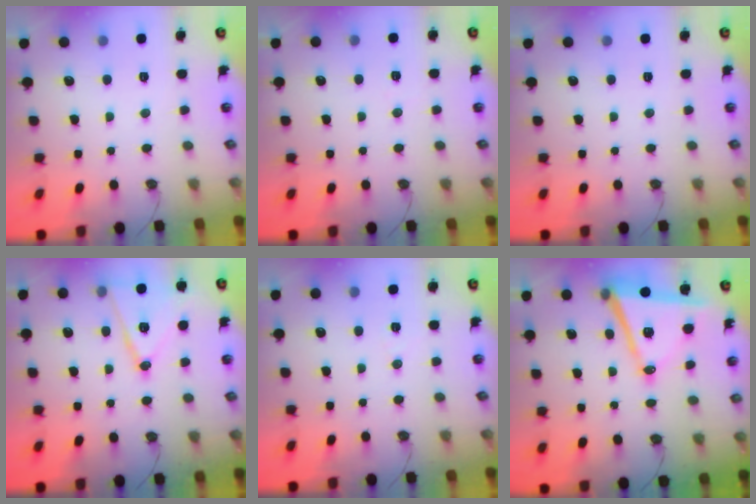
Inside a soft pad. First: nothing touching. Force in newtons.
{"total": 5.8, "press": 3.7, "slide": 4.4}
{"total": 0.0}
{"total": 14.0, "press": 13.6, "slide": 3.3}
{"total": 4.3, "press": 3.4, "slide": 2.5}
{"total": 13.7, "press": 13.1, "slide": 3.9}